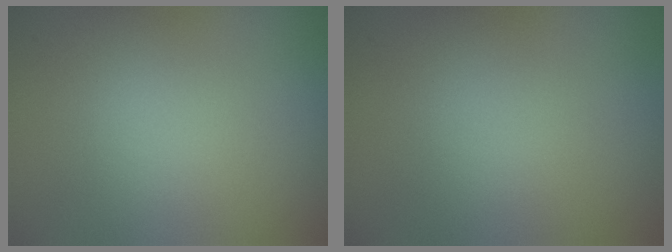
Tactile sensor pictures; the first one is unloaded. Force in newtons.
{"total": 0.0}